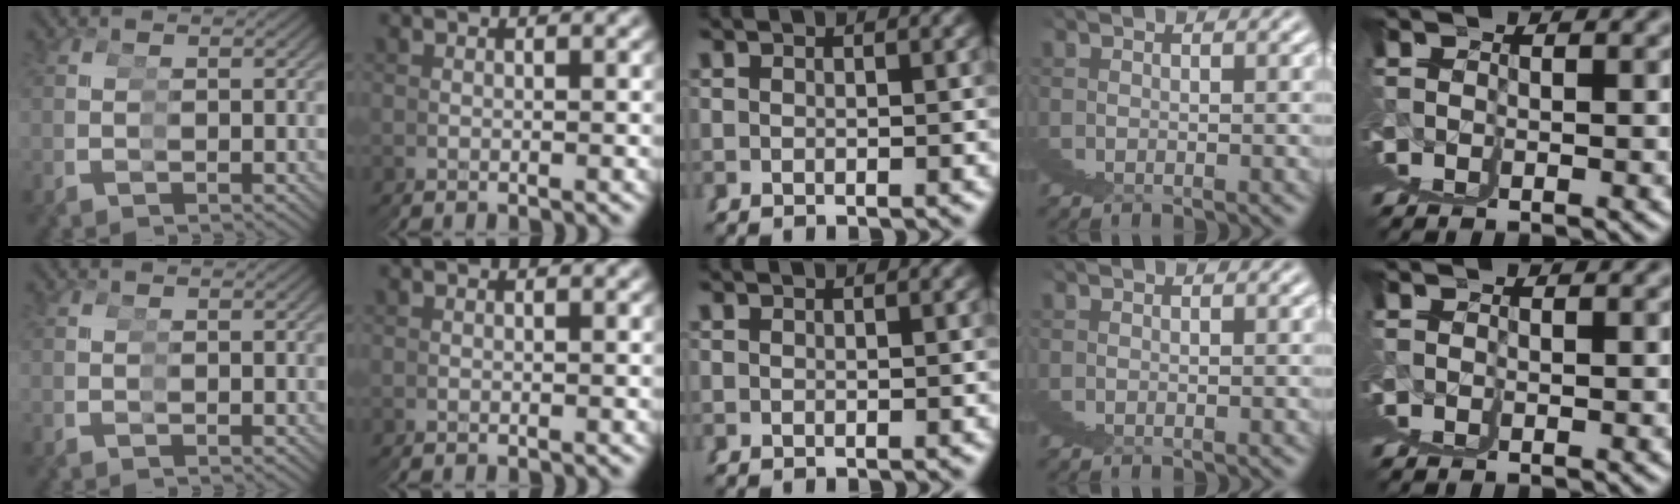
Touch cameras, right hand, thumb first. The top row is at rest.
{}